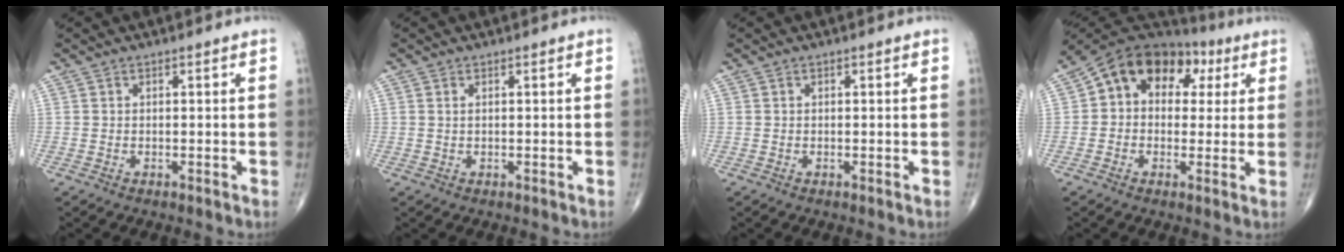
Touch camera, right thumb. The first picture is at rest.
{"total": 0.6, "force": [0.3, 0.2, 0.5], "torque": [-0.013, 0.004, 0.006]}
{"total": 0.0}
{"total": 14.5, "force": [3.8, 10.4, 9.4], "torque": [-0.113, 0.037, 0.051]}